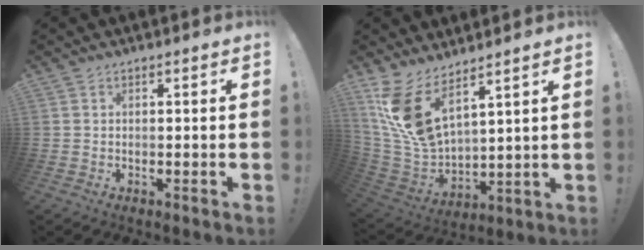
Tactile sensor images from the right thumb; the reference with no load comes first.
{"total": 14.4, "force": [9.5, 5.9, 9.0], "torque": [-0.199, -0.078, 0.176]}